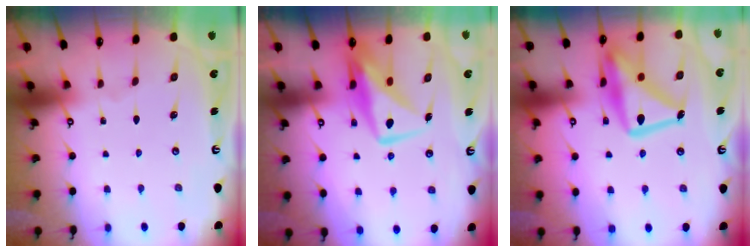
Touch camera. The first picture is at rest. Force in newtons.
{"total": 10.2, "press": 10.2, "slide": 1.1}
{"total": 19.8, "press": 19.7, "slide": 1.9}